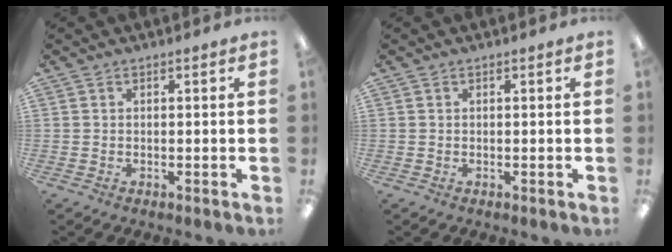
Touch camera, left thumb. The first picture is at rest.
{"total": 0.0}